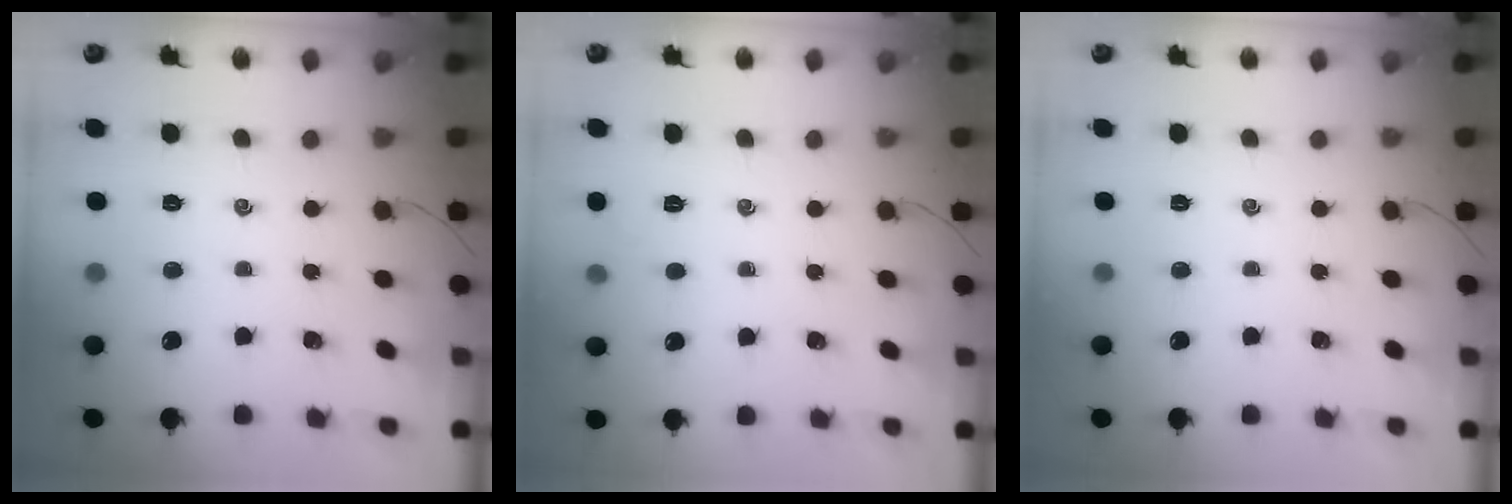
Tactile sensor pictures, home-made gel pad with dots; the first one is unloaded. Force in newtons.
{"total": 3.6, "press": 3.4, "slide": 1.0}
{"total": 0.0}